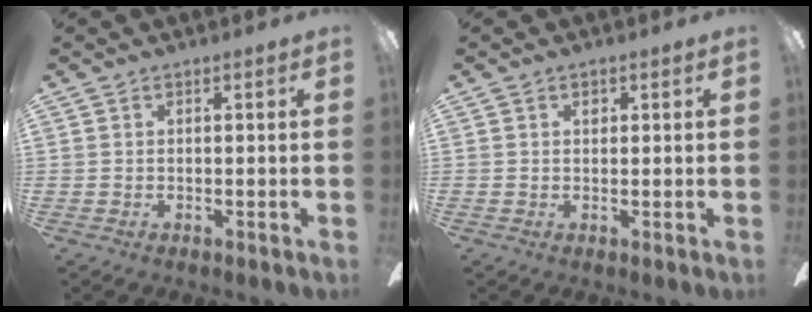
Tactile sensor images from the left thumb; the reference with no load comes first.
{"total": 1.3, "force": [0.6, 0.9, 0.6], "torque": [0.003, -0.003, 0.006]}